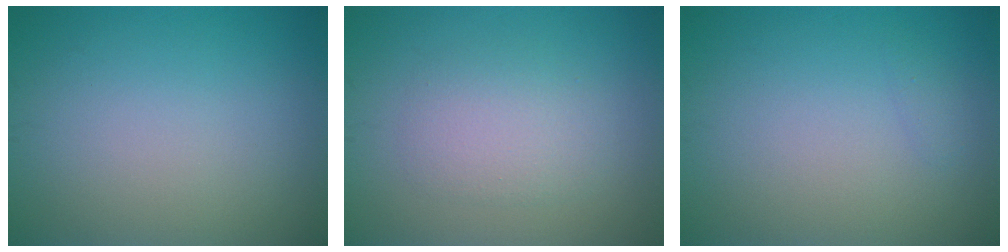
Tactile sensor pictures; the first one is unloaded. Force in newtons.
{"total": 2.8, "press": 2.8, "slide": 0.2}
{"total": 0.5, "press": 0.5, "slide": 0.0}